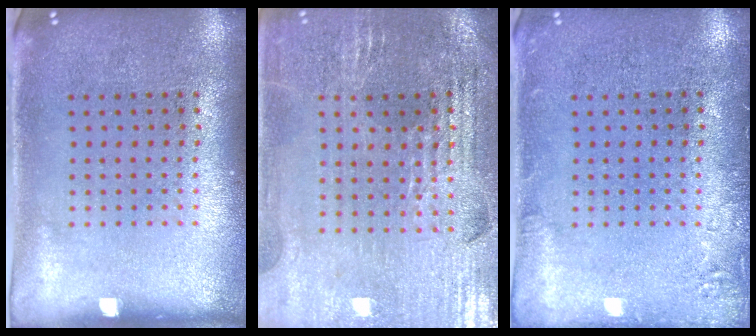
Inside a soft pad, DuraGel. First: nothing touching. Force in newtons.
{"total": 2.8, "press": 2.8, "slide": 0.4}
{"total": 1.5, "press": 1.5, "slide": 0.2}